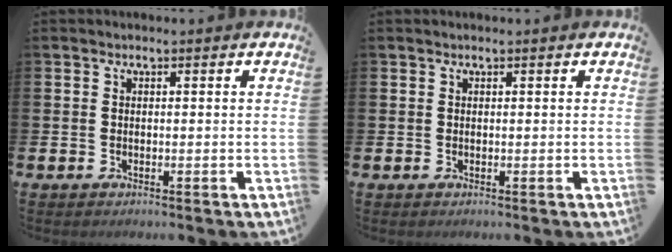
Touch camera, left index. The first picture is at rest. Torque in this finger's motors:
{"motor_torque": [0.31, -0.99, 0.05, -0.02]}